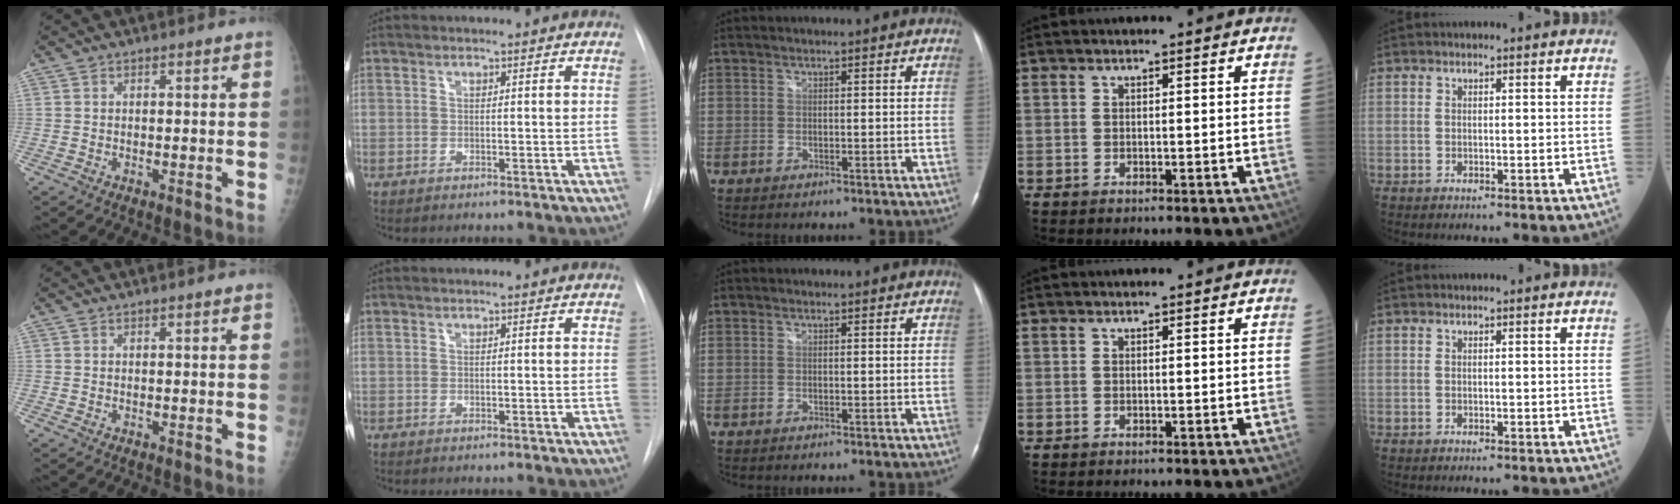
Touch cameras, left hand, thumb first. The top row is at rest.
{}